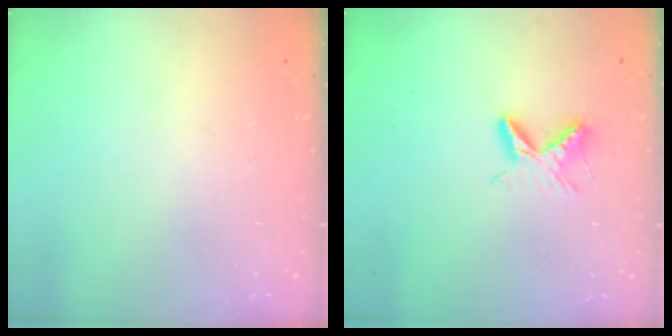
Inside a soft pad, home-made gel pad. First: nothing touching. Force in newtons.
{"total": 7.1, "press": 7.0, "slide": 0.7}